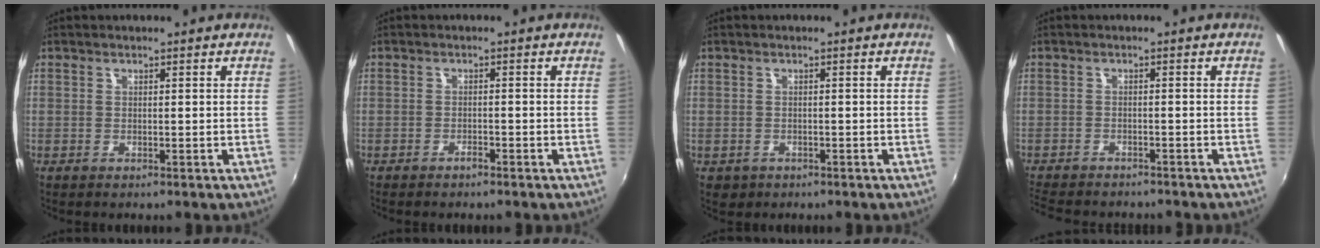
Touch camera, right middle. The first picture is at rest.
{"total": 1.3, "force": [-1.2, 0.3, 0.4], "torque": [-0.012, -0.001, -0.023]}
{"total": 1.7, "force": [-0.7, 1.4, 0.7], "torque": [-0.018, -0.004, -0.007]}
{"total": 9.4, "force": [-8.4, 2.5, 3.3], "torque": [-0.091, -0.022, -0.133]}